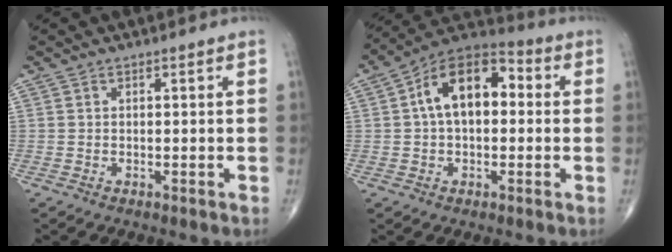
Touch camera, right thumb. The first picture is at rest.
{"total": 13.8, "force": [1.7, 8.1, 11.0], "torque": [-0.165, 0.038, 0.015]}